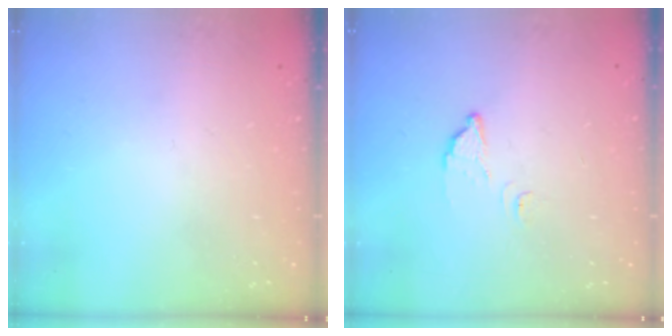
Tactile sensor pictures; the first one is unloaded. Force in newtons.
{"total": 2.1, "press": 2.1, "slide": 0.1}